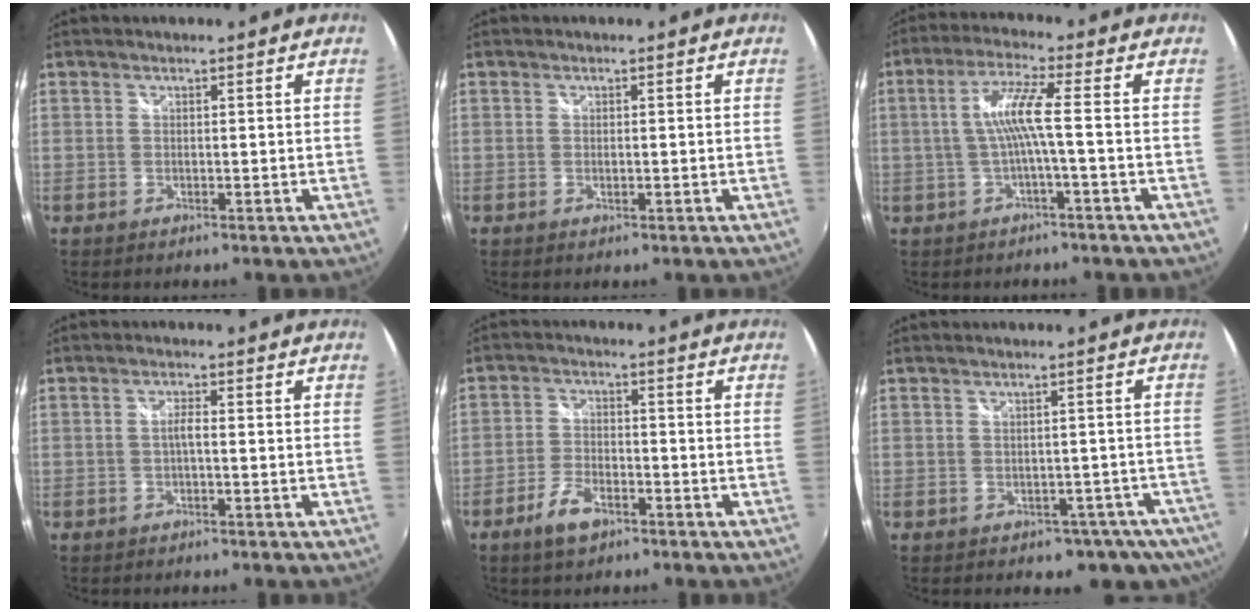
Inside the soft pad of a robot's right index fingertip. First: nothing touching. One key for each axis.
{"total": 0.9, "fx": -0.2, "fy": 0.2, "fz": 0.8, "tx": -0.018, "ty": 0.000, "tz": -0.004}
{"total": 6.4, "fx": -1.0, "fy": -0.6, "fz": 6.3, "tx": -0.135, "ty": 0.005, "tz": -0.013}
{"total": 1.6, "fx": -0.5, "fy": 0.2, "fz": 1.5, "tx": -0.029, "ty": 0.004, "tz": -0.011}
{"total": 6.0, "fx": -3.8, "fy": 2.8, "fz": 3.7, "tx": -0.087, "ty": -0.002, "tz": -0.071}
{"total": 5.5, "fx": -3.2, "fy": 4.0, "fz": 2.0, "tx": -0.016, "ty": 0.031, "tz": -0.023}